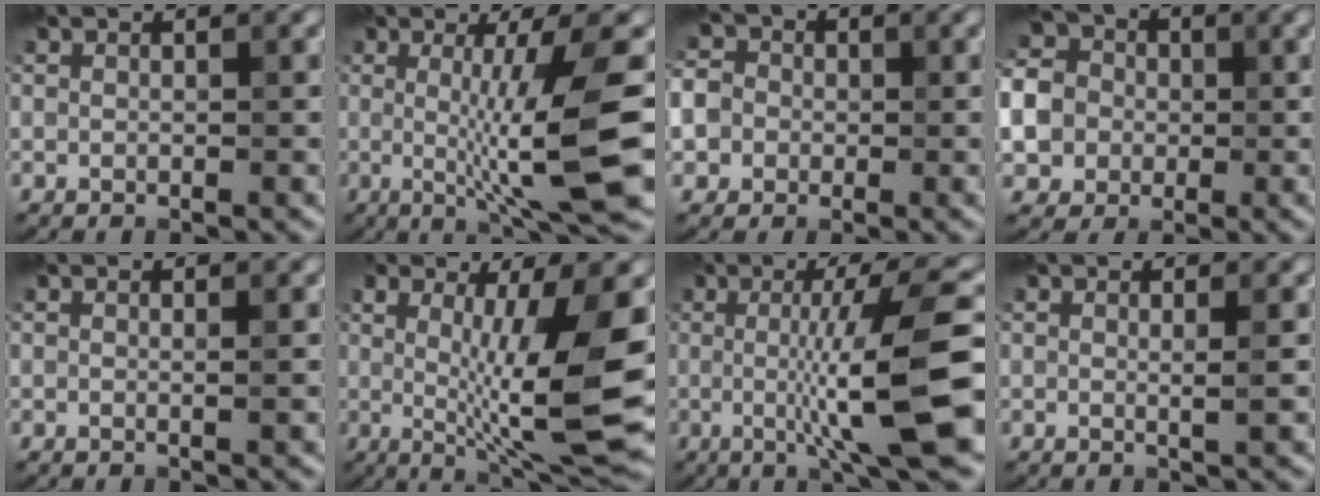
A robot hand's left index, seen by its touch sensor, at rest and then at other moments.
{"total": 9.4, "force": [-0.4, 1.3, 9.3], "torque": [-0.130, -0.013, 0.000]}
{"total": 7.6, "force": [-0.4, 6.9, 3.1], "torque": [-0.063, 0.029, -0.054]}
{"total": 10.1, "force": [-1.5, 8.9, 4.4], "torque": [-0.106, 0.005, -0.064]}
{"total": 0.7, "force": [0.1, 0.2, 0.7], "torque": [-0.004, 0.000, -0.003]}
{"total": 11.2, "force": [0.1, 2.3, 11.0], "torque": [-0.177, -0.009, 0.006]}
{"total": 10.4, "force": [-0.8, 1.9, 10.2], "torque": [-0.139, -0.009, -0.012]}
{"total": 1.3, "force": [0.2, 0.3, 1.3], "torque": [-0.016, -0.001, -0.003]}